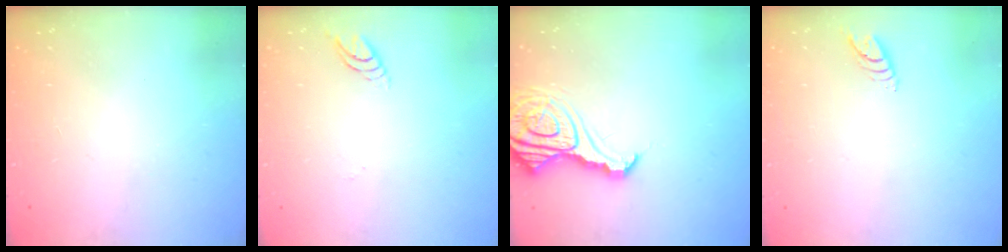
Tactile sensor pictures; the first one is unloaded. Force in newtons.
{"total": 4.4, "press": 4.4, "slide": 0.1}
{"total": 14.7, "press": 14.6, "slide": 1.8}
{"total": 5.6, "press": 5.6, "slide": 0.4}